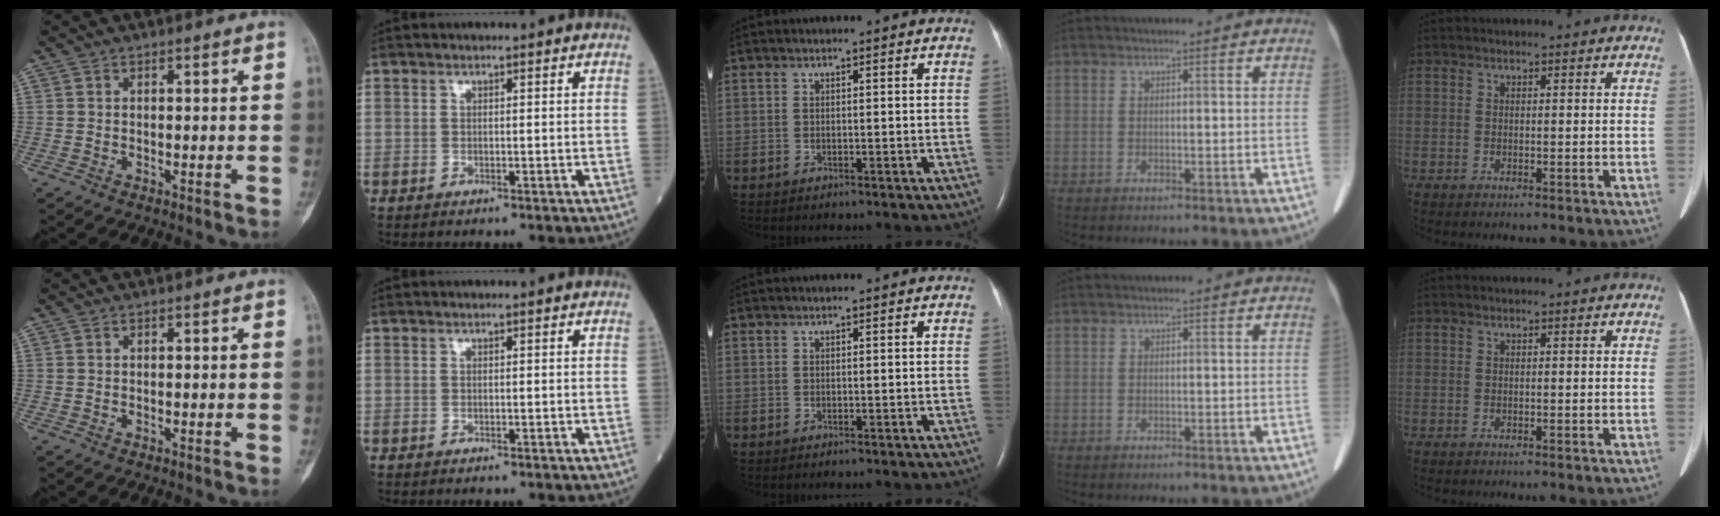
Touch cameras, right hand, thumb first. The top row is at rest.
{}